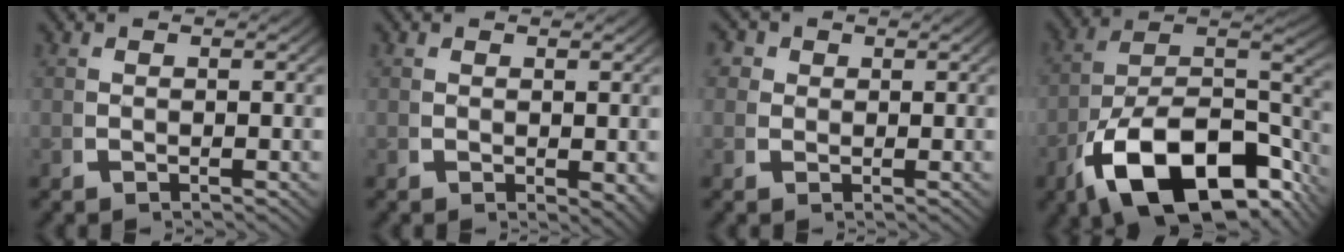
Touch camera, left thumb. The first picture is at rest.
{"total": 1.3, "force": [0.2, 0.7, 1.0], "torque": [-0.010, -0.009, 0.009]}
{"total": 2.7, "force": [0.9, 2.3, 1.0], "torque": [-0.022, -0.004, 0.013]}
{"total": 17.2, "force": [-4.5, 10.6, 12.8], "torque": [-0.245, -0.061, -0.041]}